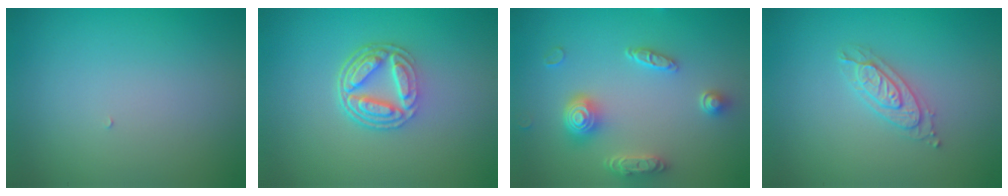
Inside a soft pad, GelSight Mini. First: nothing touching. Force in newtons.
{"total": 5.1, "press": 3.6, "slide": 3.6}
{"total": 4.7, "press": 3.8, "slide": 2.8}
{"total": 2.6, "press": 2.6, "slide": 0.5}